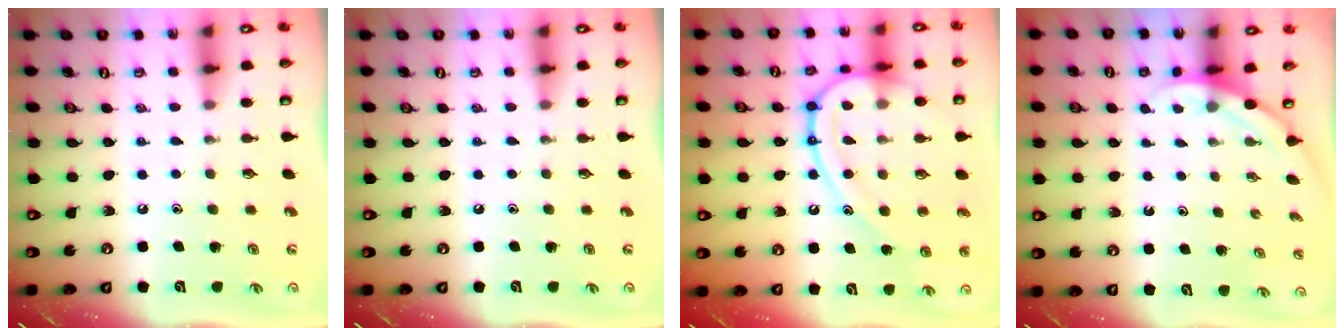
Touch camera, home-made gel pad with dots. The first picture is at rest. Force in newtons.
{"total": 0.0}
{"total": 17.4, "press": 17.4, "slide": 1.6}
{"total": 3.3, "press": 3.2, "slide": 0.2}